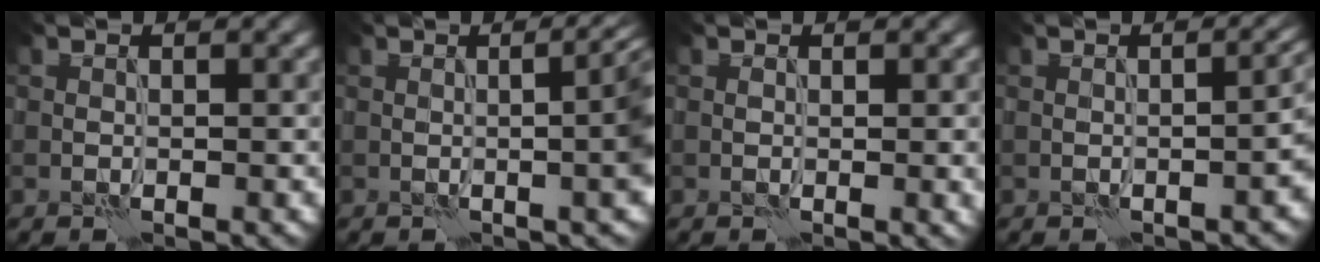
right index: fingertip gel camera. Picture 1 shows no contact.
{"total": 7.3, "force": [0.3, 3.0, 6.7], "torque": [-0.036, 0.023, 0.000]}
{"total": 1.6, "force": [0.2, 0.4, 1.5], "torque": [-0.020, -0.002, 0.002]}
{"total": 4.6, "force": [-0.6, 2.1, 4.1], "torque": [-0.024, 0.007, -0.001]}